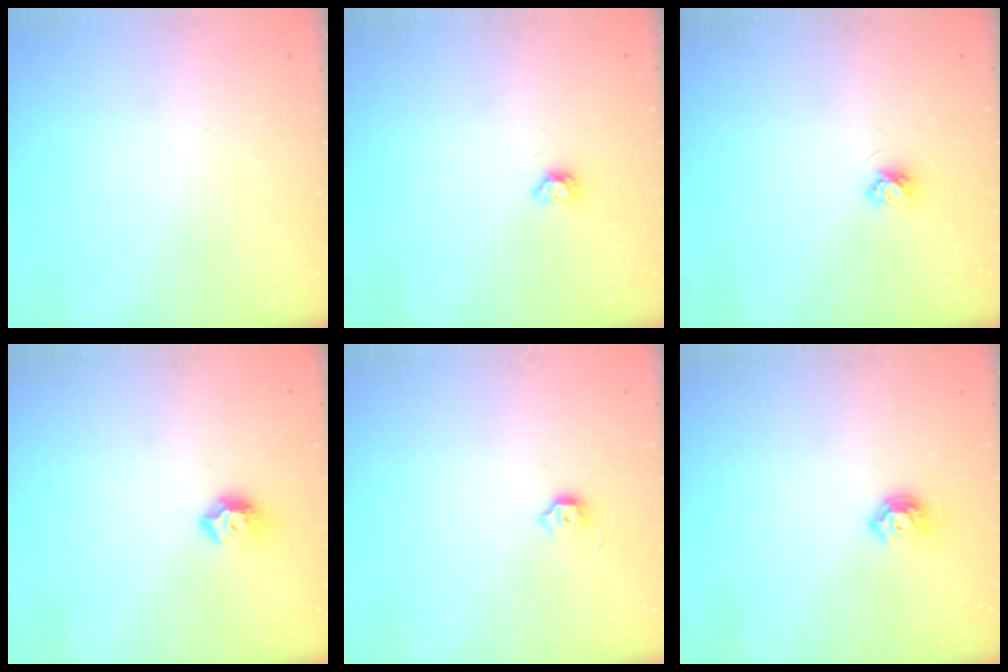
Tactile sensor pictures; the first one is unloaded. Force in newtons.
{"total": 3.9, "press": 3.8, "slide": 0.6}
{"total": 3.7, "press": 3.7, "slide": 0.4}
{"total": 7.5, "press": 7.5, "slide": 0.6}
{"total": 3.7, "press": 3.6, "slide": 0.6}
{"total": 6.6, "press": 6.6, "slide": 1.0}